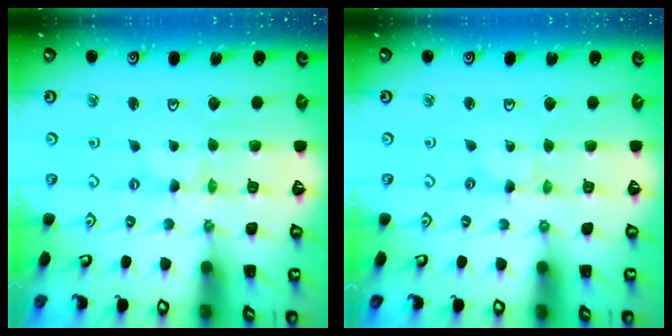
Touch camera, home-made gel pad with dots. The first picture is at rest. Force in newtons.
{"total": 0.0}